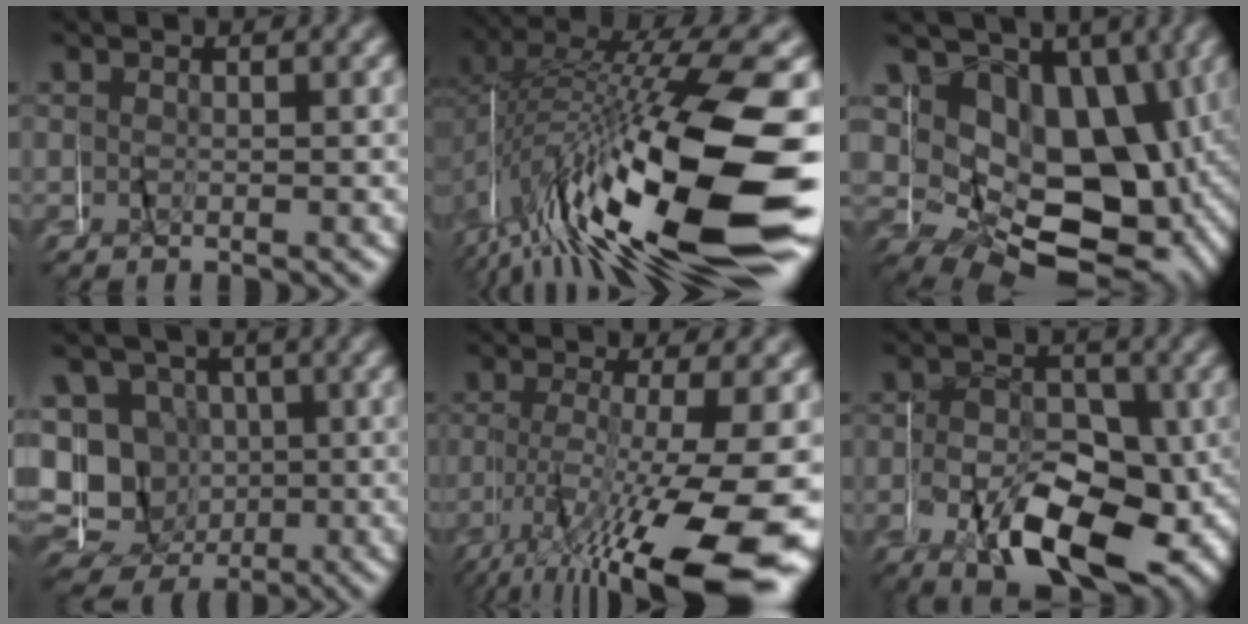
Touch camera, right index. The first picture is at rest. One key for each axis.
{"total": 16.9, "fx": -5.1, "fy": 6.1, "fz": 14.9, "tx": -0.254, "ty": -0.013, "tz": -0.058}
{"total": 16.0, "fx": -1.1, "fy": 11.4, "fz": 11.3, "tx": -0.195, "ty": -0.024, "tz": -0.012}
{"total": 13.4, "fx": -1.1, "fy": 12.5, "fz": 4.7, "tx": -0.115, "ty": -0.031, "tz": -0.030}
{"total": 10.8, "fx": -4.9, "fy": 2.7, "fz": 9.2, "tx": -0.147, "ty": -0.022, "tz": -0.064}
{"total": 10.4, "fx": -4.8, "fy": 5.8, "fz": 7.2, "tx": -0.110, "ty": -0.027, "tz": -0.072}